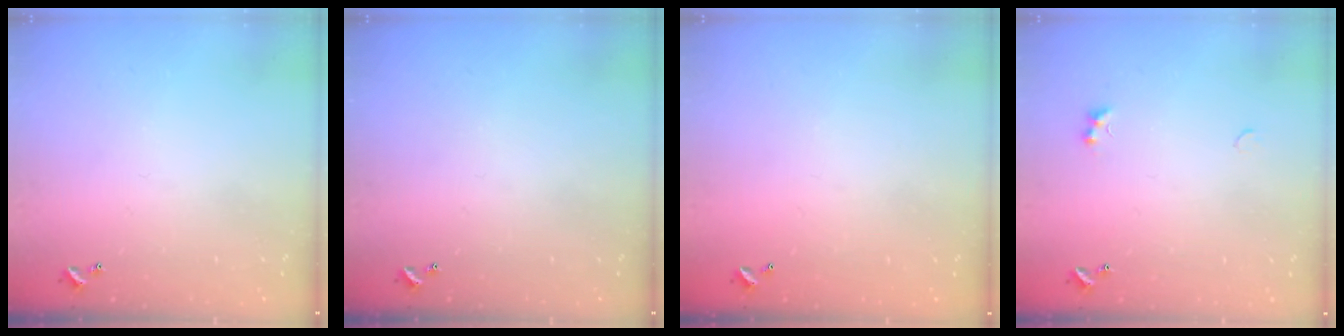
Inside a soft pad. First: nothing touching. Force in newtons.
{"total": 0.0}
{"total": 2.9, "press": 2.9, "slide": 0.1}
{"total": 1.8, "press": 1.7, "slide": 0.4}